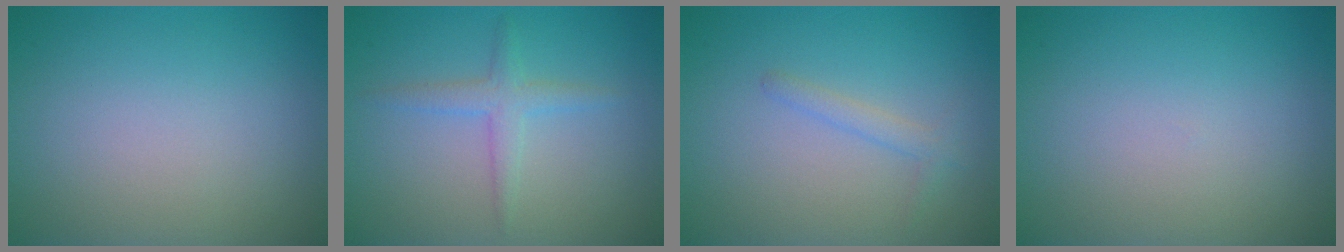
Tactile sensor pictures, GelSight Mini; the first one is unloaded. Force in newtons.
{"total": 2.0, "press": 2.0, "slide": 0.1}
{"total": 1.3, "press": 1.3, "slide": 0.0}
{"total": 0.0}